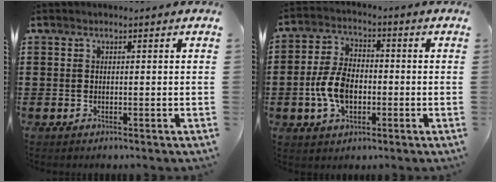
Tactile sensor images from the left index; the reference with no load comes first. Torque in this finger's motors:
{"motor_torque": [1.51, 0.63, 0.45, 0.14]}